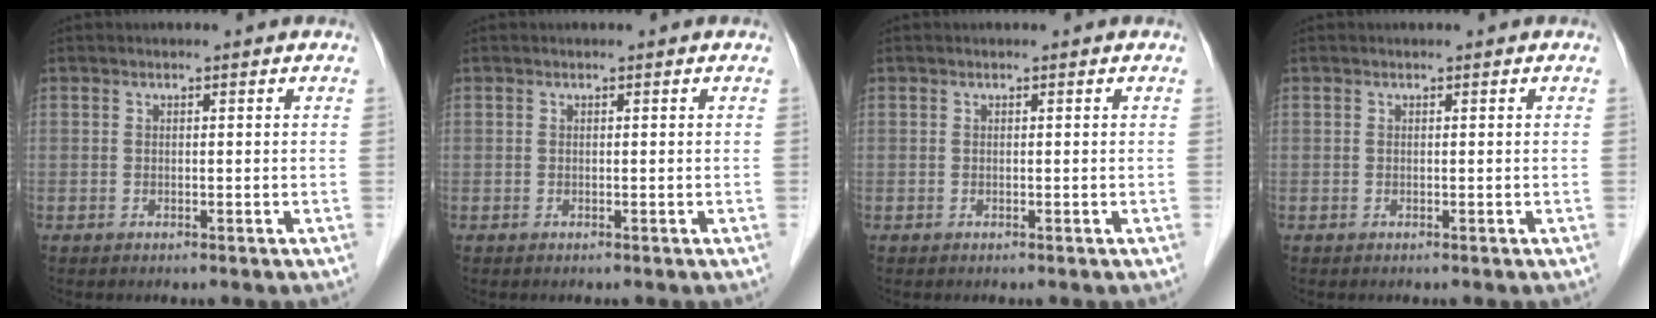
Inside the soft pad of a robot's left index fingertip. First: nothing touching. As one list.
[{"total": 0.0}, {"total": 0.0}, {"total": 0.0}]